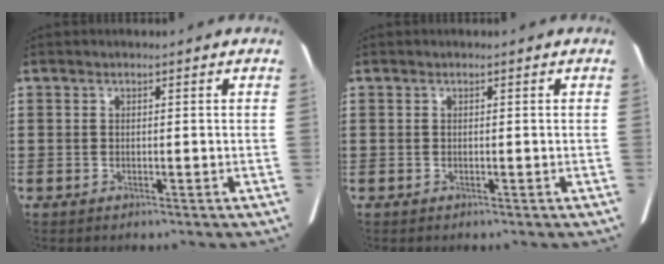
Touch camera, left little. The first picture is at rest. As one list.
[{"total": 0.0}]